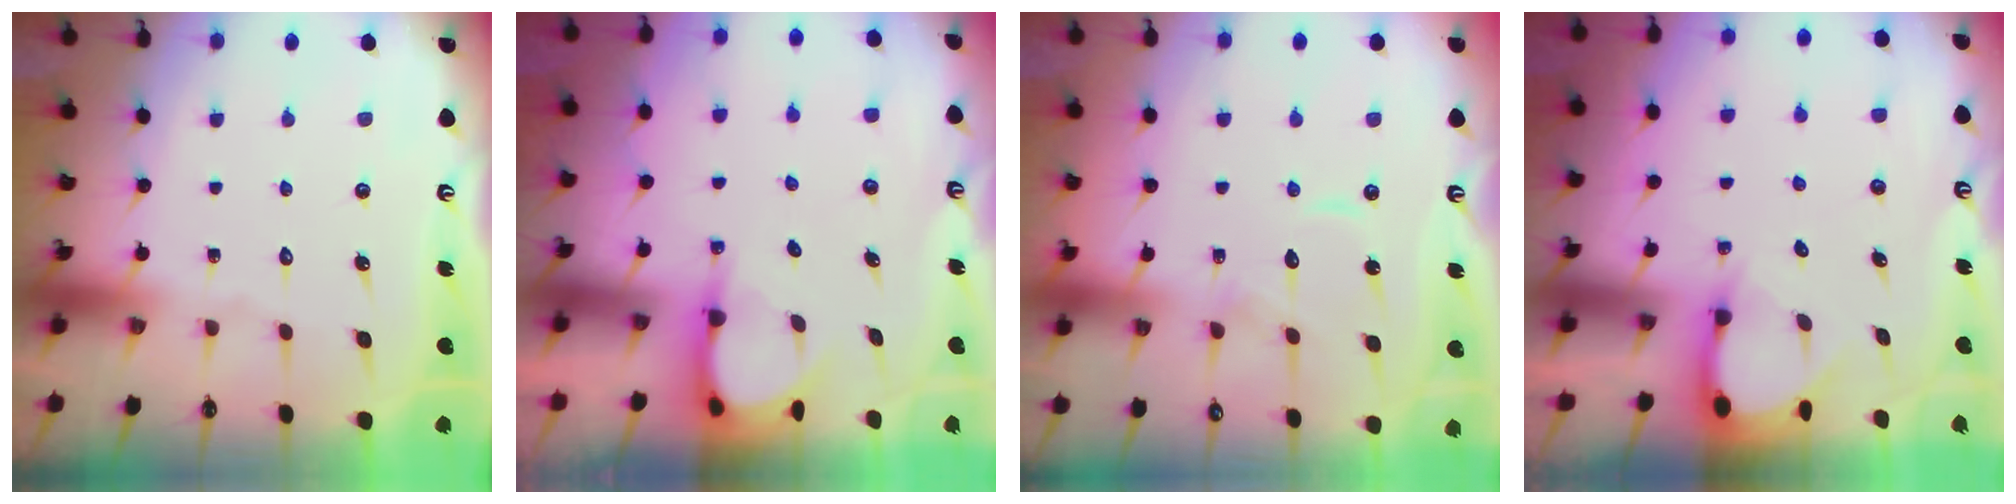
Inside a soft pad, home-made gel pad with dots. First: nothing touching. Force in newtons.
{"total": 4.0, "press": 4.0, "slide": 0.2}
{"total": 9.0, "press": 9.0, "slide": 0.6}
{"total": 2.8, "press": 2.8, "slide": 0.2}